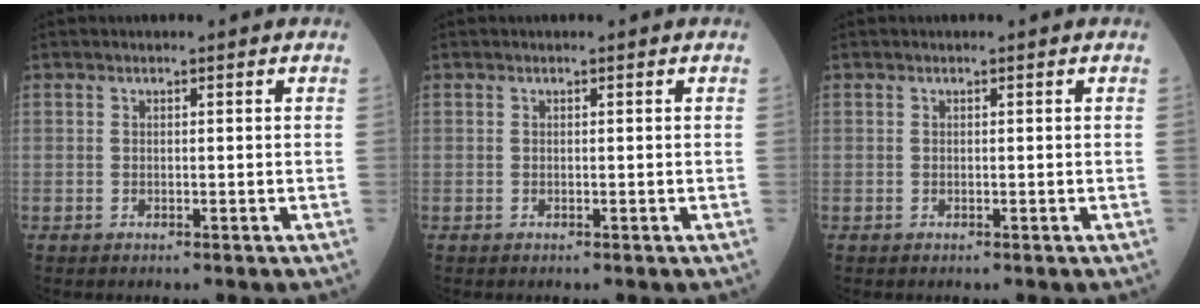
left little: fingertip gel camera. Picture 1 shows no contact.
{"total": 0.0}
{"total": 0.0}